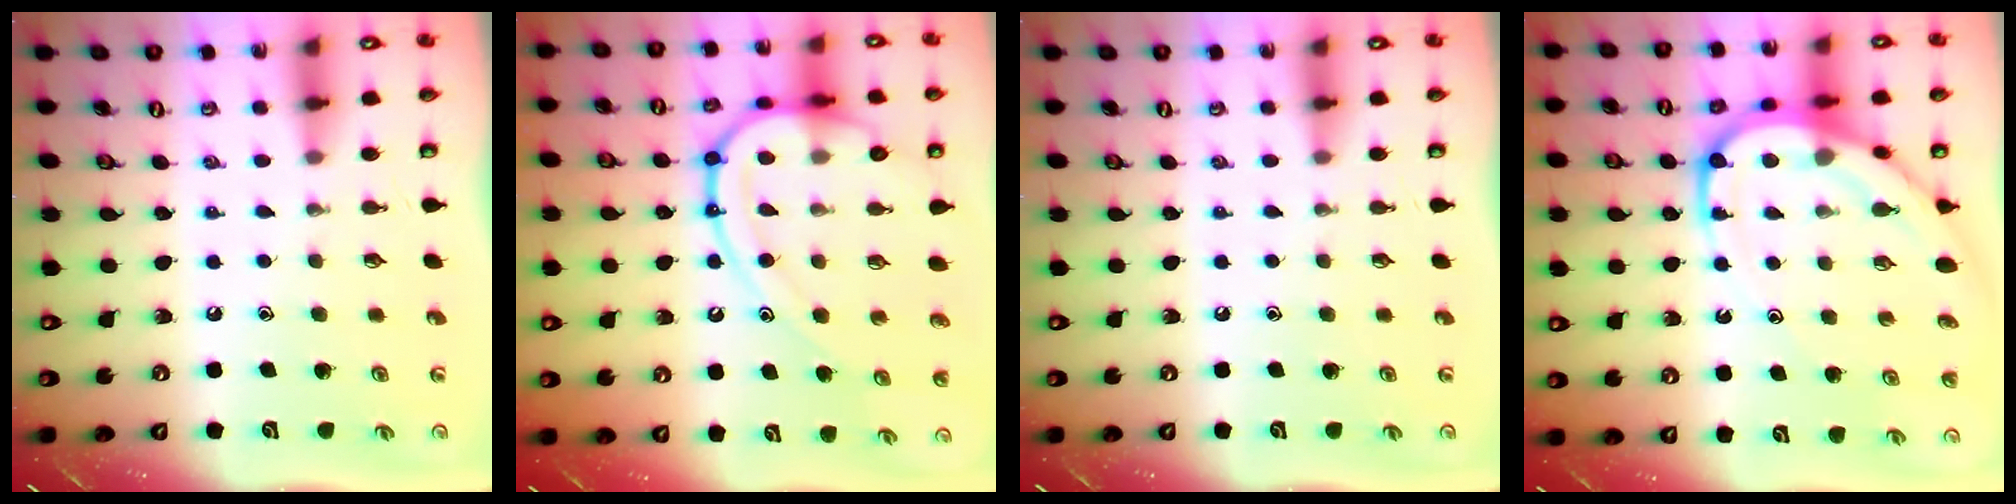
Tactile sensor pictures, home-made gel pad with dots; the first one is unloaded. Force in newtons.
{"total": 15.0, "press": 14.9, "slide": 1.0}
{"total": 0.0}
{"total": 14.0, "press": 14.0, "slide": 1.2}